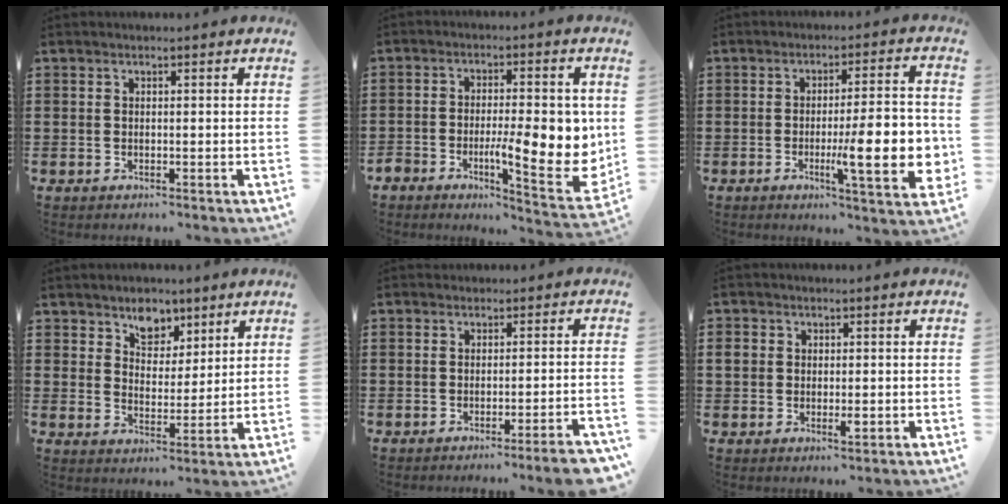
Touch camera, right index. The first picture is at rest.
{"total": 11.6, "force": [-1.9, 4.5, 10.5], "torque": [-0.144, -0.006, -0.027]}
{"total": 12.7, "force": [-2.3, 2.6, 12.2], "torque": [-0.179, -0.010, -0.039]}
{"total": 5.5, "force": [3.9, 3.5, 1.7], "torque": [-0.038, 0.000, 0.068]}
{"total": 2.8, "force": [-2.2, -0.3, 1.7], "torque": [-0.028, -0.006, -0.040]}
{"total": 2.6, "force": [-0.1, 1.9, 1.7], "torque": [-0.044, 0.001, -0.005]}